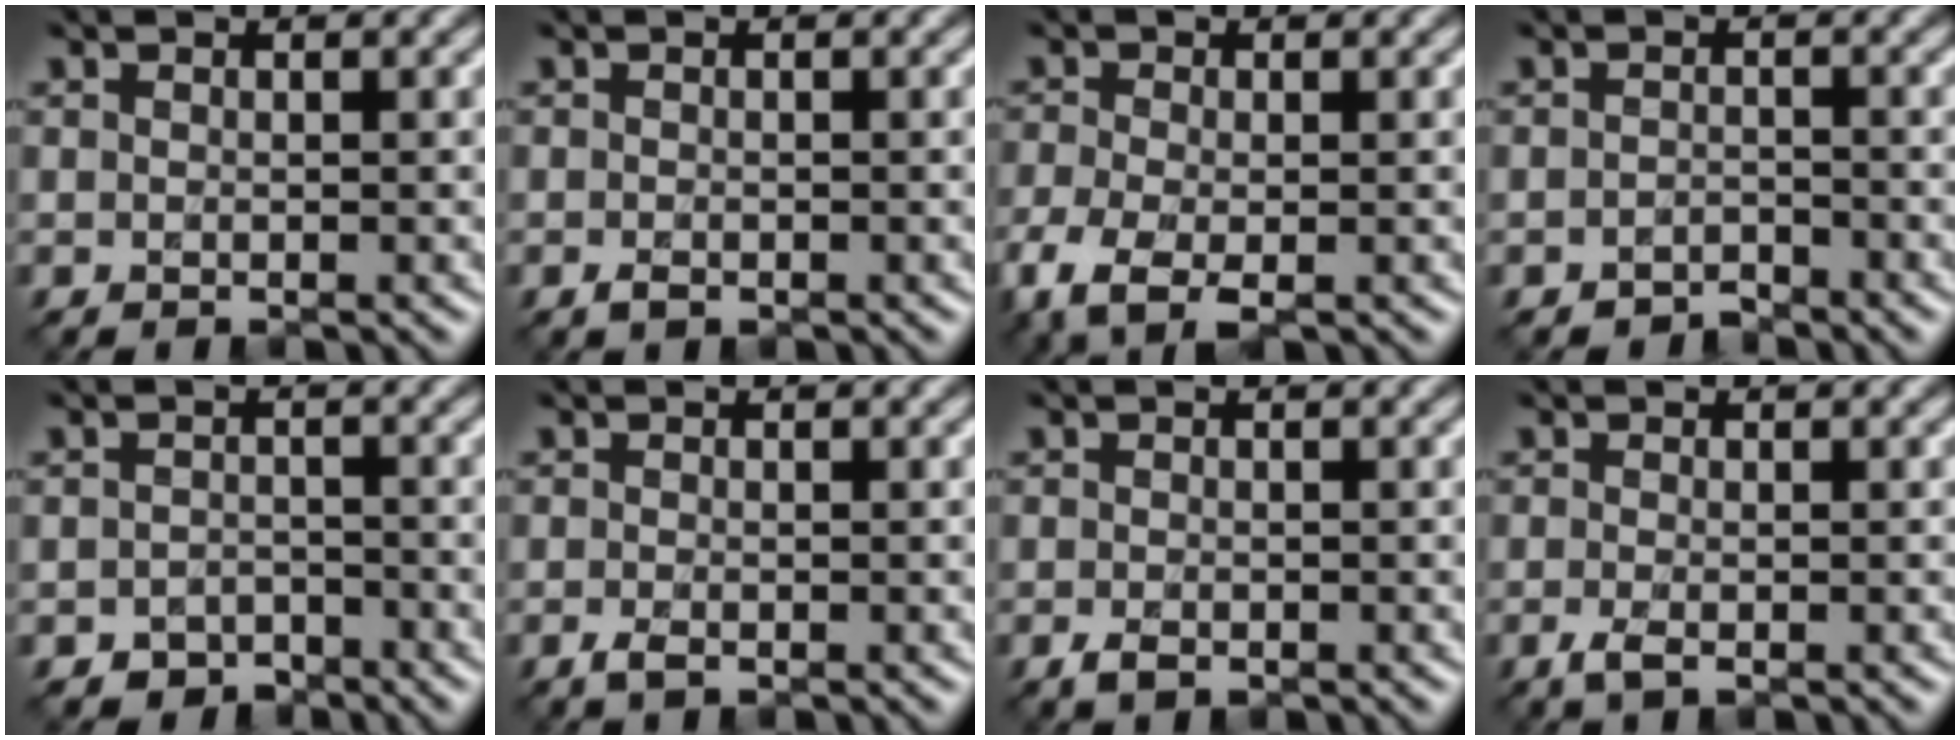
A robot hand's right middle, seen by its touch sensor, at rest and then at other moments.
{"total": 1.0, "force": [-0.7, 0.4, 0.6], "torque": [-0.014, -0.006, -0.011]}
{"total": 4.6, "force": [-2.8, 1.9, 3.1], "torque": [-0.077, -0.014, -0.054]}
{"total": 1.4, "force": [-1.4, 0.3, -0.1], "torque": [0.000, -0.003, -0.029]}
{"total": 2.2, "force": [-1.8, 1.3, 0.3], "torque": [-0.004, -0.006, -0.031]}
{"total": 1.3, "force": [-0.9, 0.4, 0.8], "torque": [-0.020, -0.005, -0.017]}
{"total": 1.7, "force": [-1.0, 0.8, 1.0], "torque": [-0.024, -0.008, -0.017]}
{"total": 1.6, "force": [-1.1, 0.4, 1.2], "torque": [-0.030, -0.007, -0.021]}